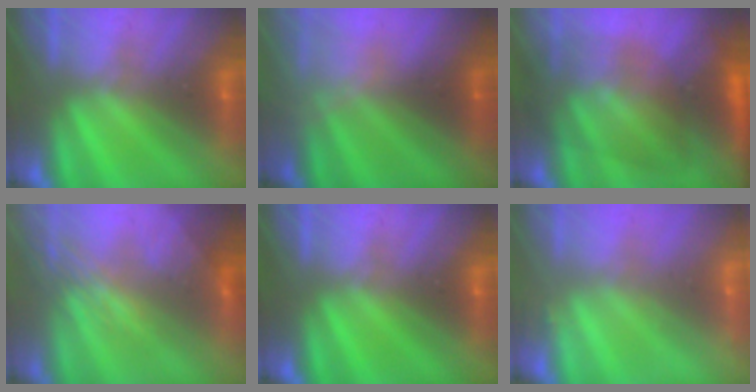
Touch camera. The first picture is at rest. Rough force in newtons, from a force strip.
{"total": 2.3}
{"total": 7.9}
{"total": 2.7}
{"total": 0.0}
{"total": 2.2}